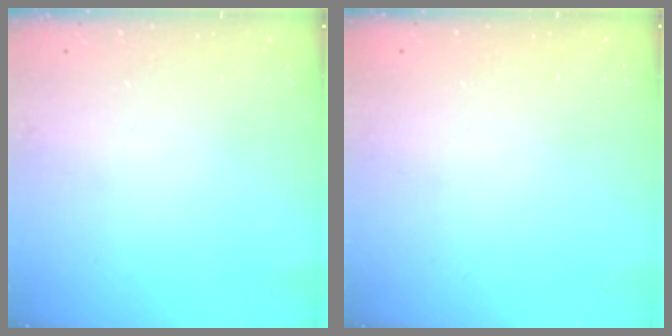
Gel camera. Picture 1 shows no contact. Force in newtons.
{"total": 0.0}